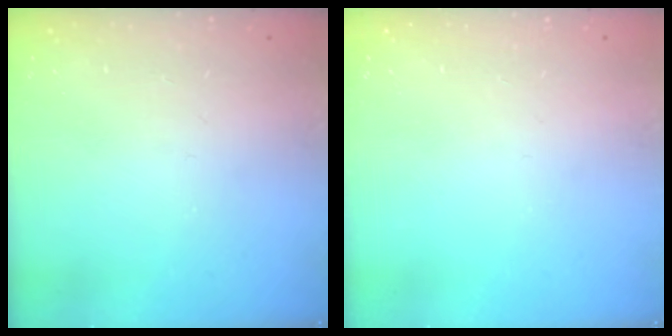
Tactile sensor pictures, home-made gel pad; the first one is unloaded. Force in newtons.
{"total": 0.0}